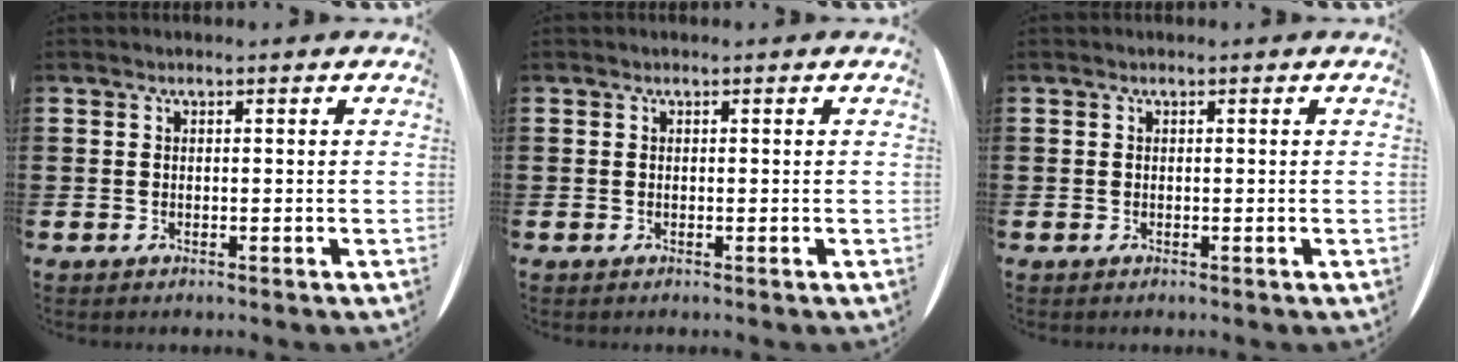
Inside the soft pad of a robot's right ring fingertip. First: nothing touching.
{"total": 0.0}
{"total": 0.0}